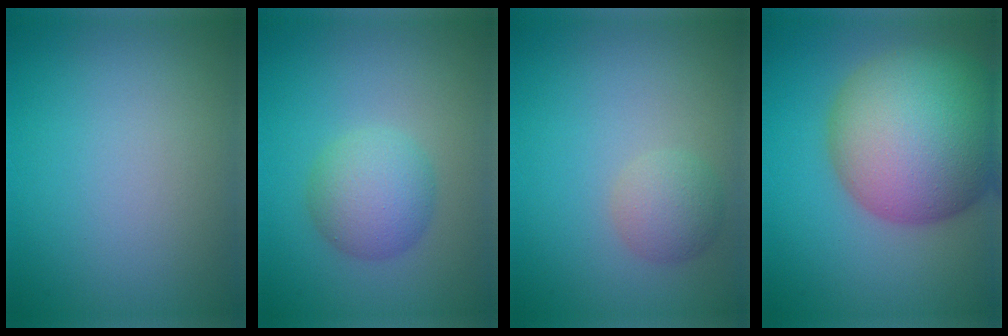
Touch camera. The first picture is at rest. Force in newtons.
{"total": 3.9, "press": 3.9, "slide": 0.1}
{"total": 2.4, "press": 2.4, "slide": 0.1}
{"total": 15.0, "press": 15.0, "slide": 0.7}